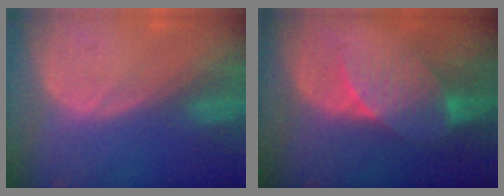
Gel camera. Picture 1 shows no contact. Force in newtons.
{"total": 7.6, "press": 6.9, "slide": 3.1}